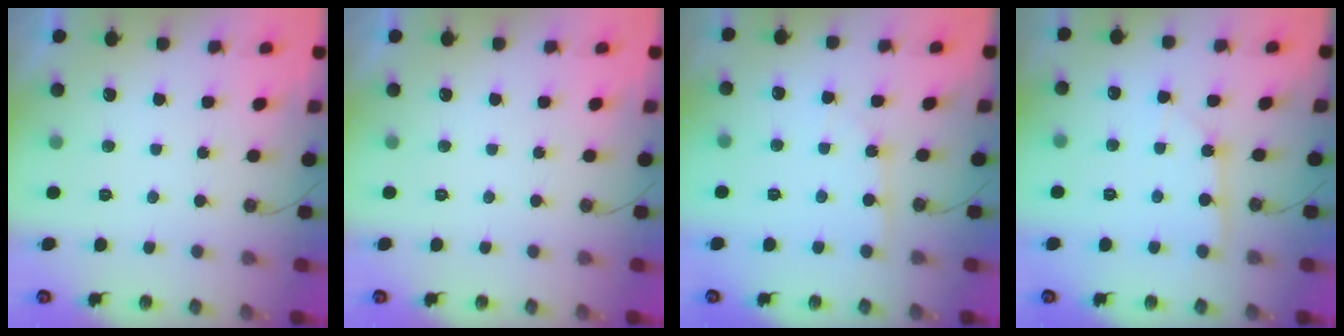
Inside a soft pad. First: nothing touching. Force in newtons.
{"total": 0.0}
{"total": 2.2, "press": 2.2, "slide": 0.2}
{"total": 2.5, "press": 2.5, "slide": 0.2}